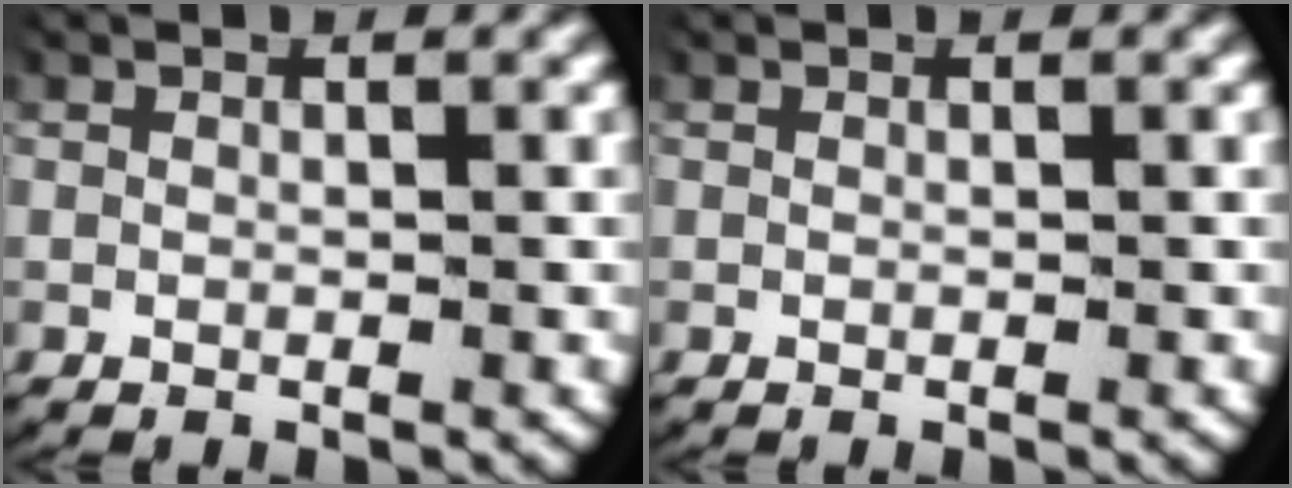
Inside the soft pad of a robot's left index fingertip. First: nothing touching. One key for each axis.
{"total": 0.0}